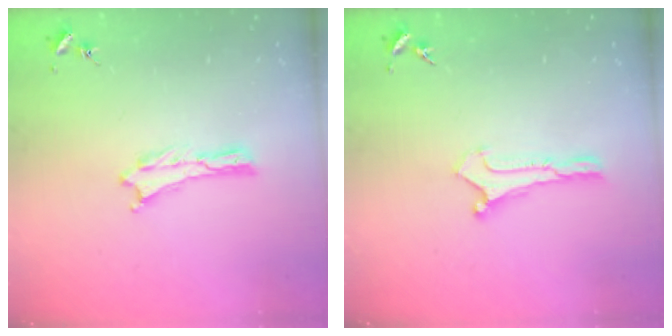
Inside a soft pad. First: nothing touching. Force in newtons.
{"total": 0.0}